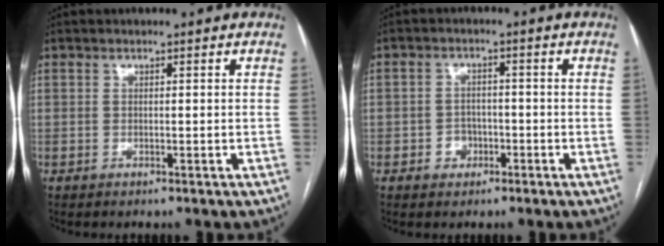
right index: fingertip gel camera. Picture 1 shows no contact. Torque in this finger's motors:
{"motor_torque": [-0.44, -0.19, -0.71, -0.21]}